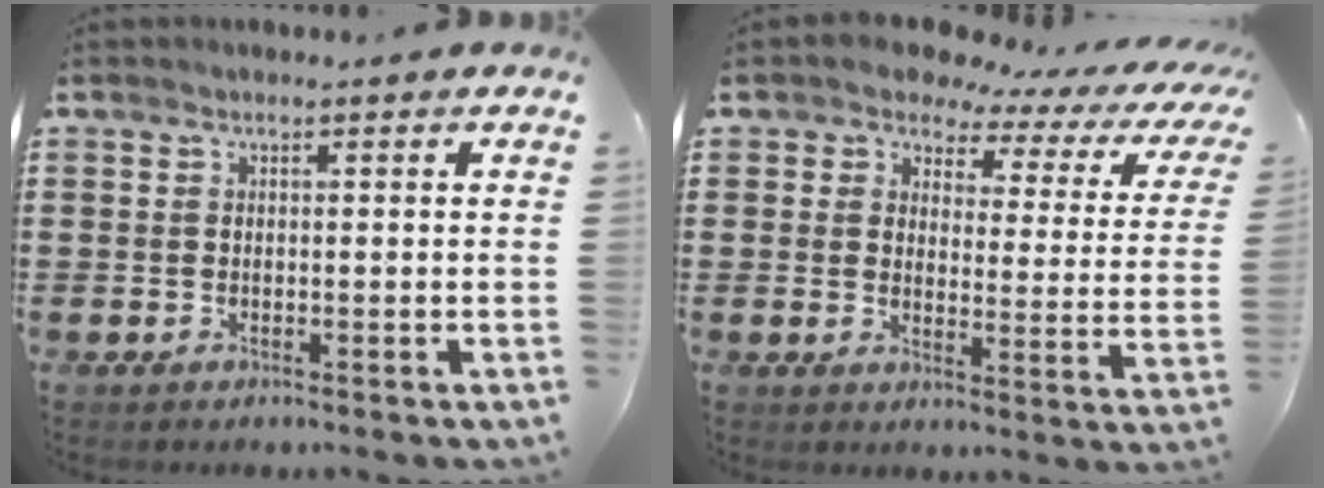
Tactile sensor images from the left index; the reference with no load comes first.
{"total": 4.1, "force": [3.3, 2.0, 1.6], "torque": [-0.048, -0.016, 0.049]}